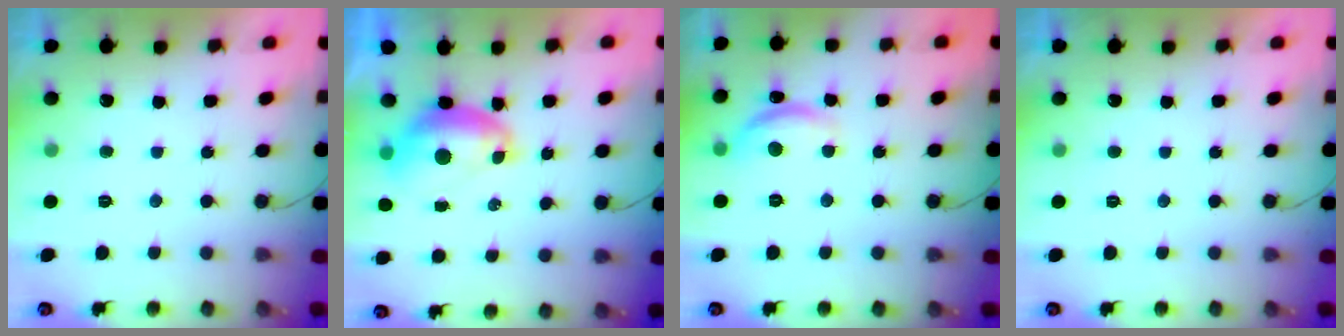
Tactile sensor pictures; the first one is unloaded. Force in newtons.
{"total": 7.6, "press": 7.6, "slide": 1.0}
{"total": 11.1, "press": 11.1, "slide": 0.8}
{"total": 0.0}